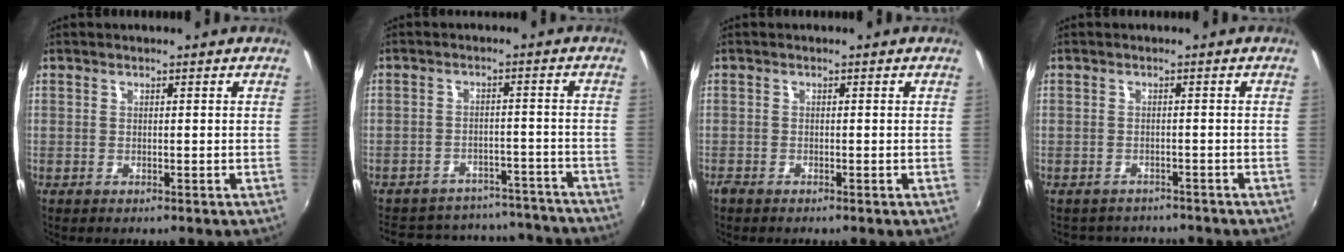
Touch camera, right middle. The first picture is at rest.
{"total": 19.9, "force": [-17.3, 7.8, 5.9], "torque": [-0.123, 0.050, -0.200]}
{"total": 1.1, "force": [-0.9, 0.4, 0.4], "torque": [-0.010, -0.004, -0.019]}
{"total": 4.8, "force": [-4.3, 2.0, 0.6], "torque": [-0.021, -0.005, -0.063]}